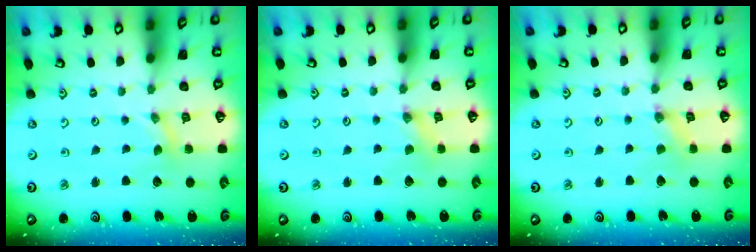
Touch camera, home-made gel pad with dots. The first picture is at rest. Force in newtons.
{"total": 0.5, "press": 0.5, "slide": 0.1}
{"total": 1.1, "press": 1.1, "slide": 0.2}